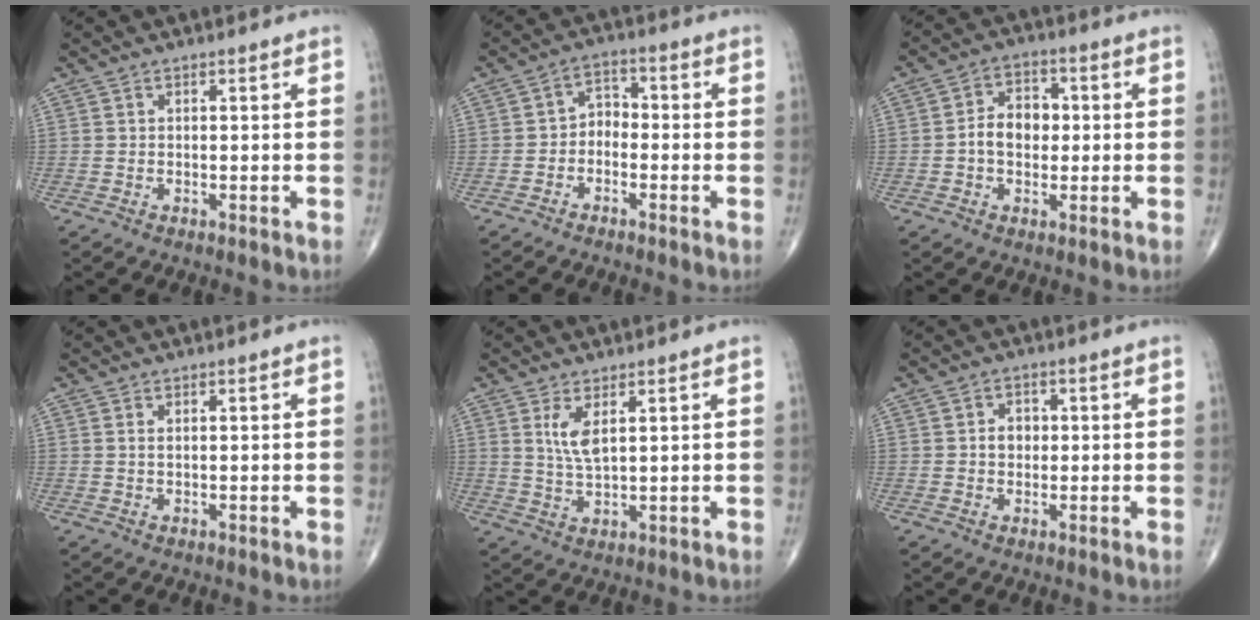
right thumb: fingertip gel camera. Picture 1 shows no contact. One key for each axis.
{"total": 3.9, "fx": -1.5, "fy": 2.9, "fz": 2.2, "tx": -0.019, "ty": 0.024, "tz": -0.041}
{"total": 7.2, "fx": -0.2, "fy": 5.2, "fz": 5.0, "tx": -0.064, "ty": 0.021, "tz": -0.011}
{"total": 0.8, "fx": 0.3, "fy": 0.3, "fz": 0.6, "tx": -0.018, "ty": 0.000, "tz": 0.007}
{"total": 4.6, "fx": 1.9, "fy": 1.5, "fz": 3.9, "tx": -0.082, "ty": -0.019, "tz": 0.045}
{"total": 3.0, "fx": 0.1, "fy": 2.4, "fz": 1.7, "tx": -0.012, "ty": 0.006, "tz": -0.001}